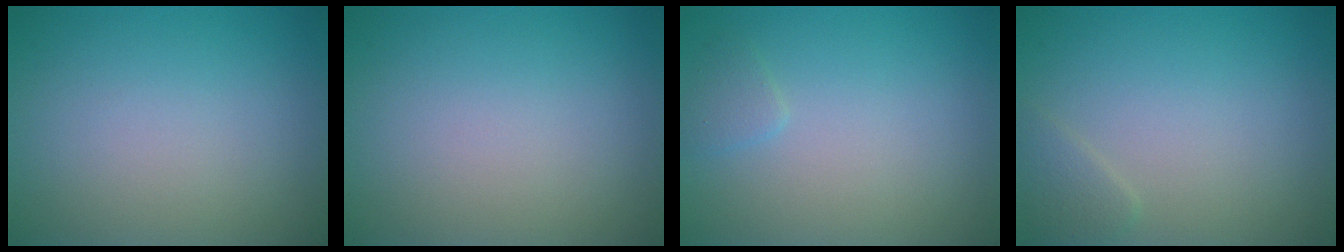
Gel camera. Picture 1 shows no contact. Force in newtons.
{"total": 0.0}
{"total": 1.0, "press": 0.9, "slide": 0.1}
{"total": 1.2, "press": 1.2, "slide": 0.0}